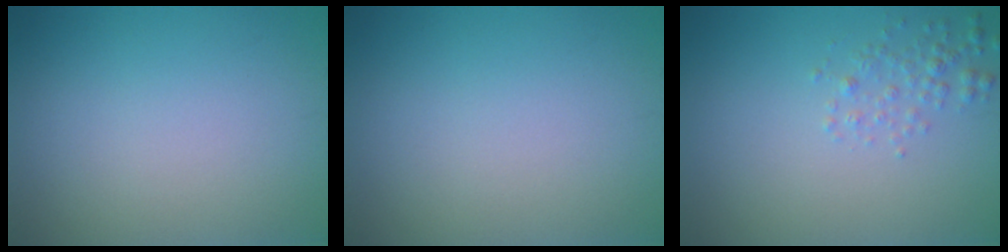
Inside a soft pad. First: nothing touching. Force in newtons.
{"total": 0.0}
{"total": 1.5, "press": 1.5, "slide": 0.0}